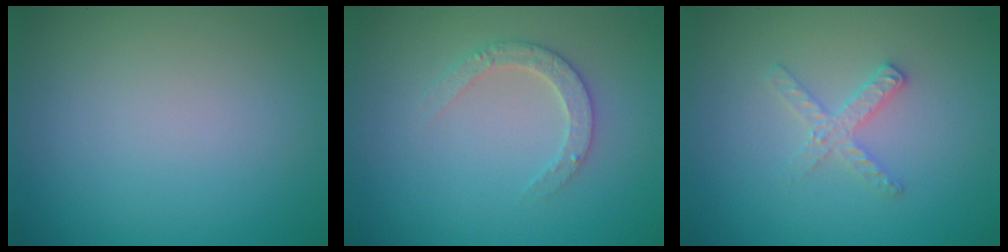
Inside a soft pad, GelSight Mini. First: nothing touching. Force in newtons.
{"total": 2.4, "press": 2.3, "slide": 0.5}
{"total": 2.0, "press": 2.0, "slide": 0.2}